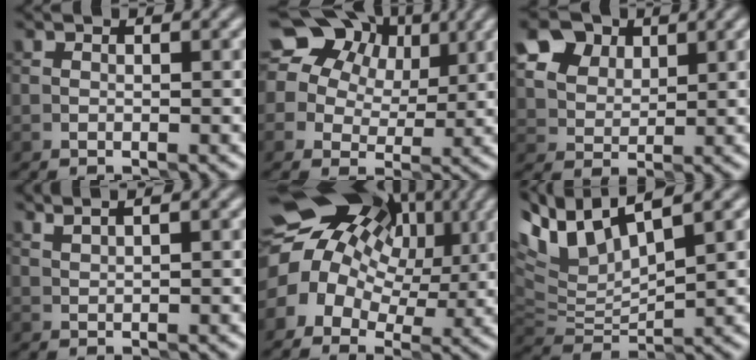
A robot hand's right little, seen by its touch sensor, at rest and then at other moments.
{"total": 18.6, "force": [9.2, 13.8, 8.4], "torque": [-0.195, 0.052, 0.156]}
{"total": 10.6, "force": [5.7, 7.7, 4.7], "torque": [-0.121, 0.033, 0.097]}
{"total": 1.9, "force": [1.7, 0.2, 1.0], "torque": [-0.013, 0.007, 0.023]}
{"total": 16.1, "force": [5.0, 12.1, 9.5], "torque": [-0.181, 0.042, 0.078]}
{"total": 7.3, "force": [5.2, 2.5, 4.5], "torque": [-0.103, 0.019, 0.093]}